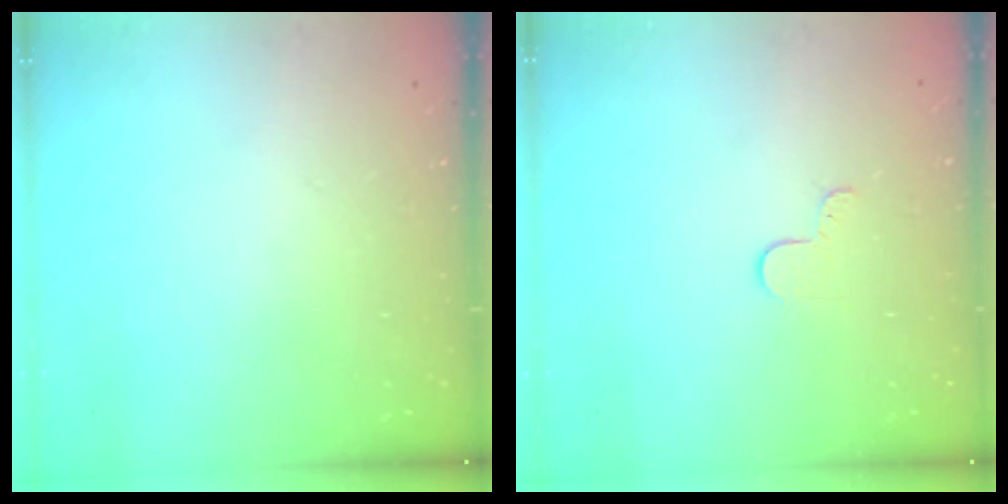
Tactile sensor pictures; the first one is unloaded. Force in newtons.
{"total": 3.7, "press": 3.7, "slide": 0.5}